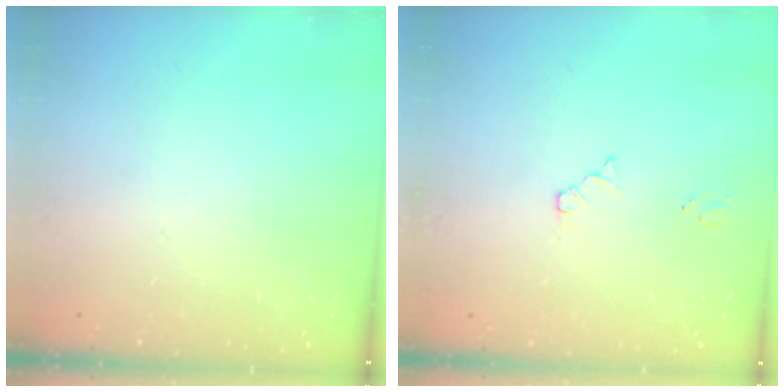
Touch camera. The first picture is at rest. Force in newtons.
{"total": 3.9, "press": 3.9, "slide": 0.5}